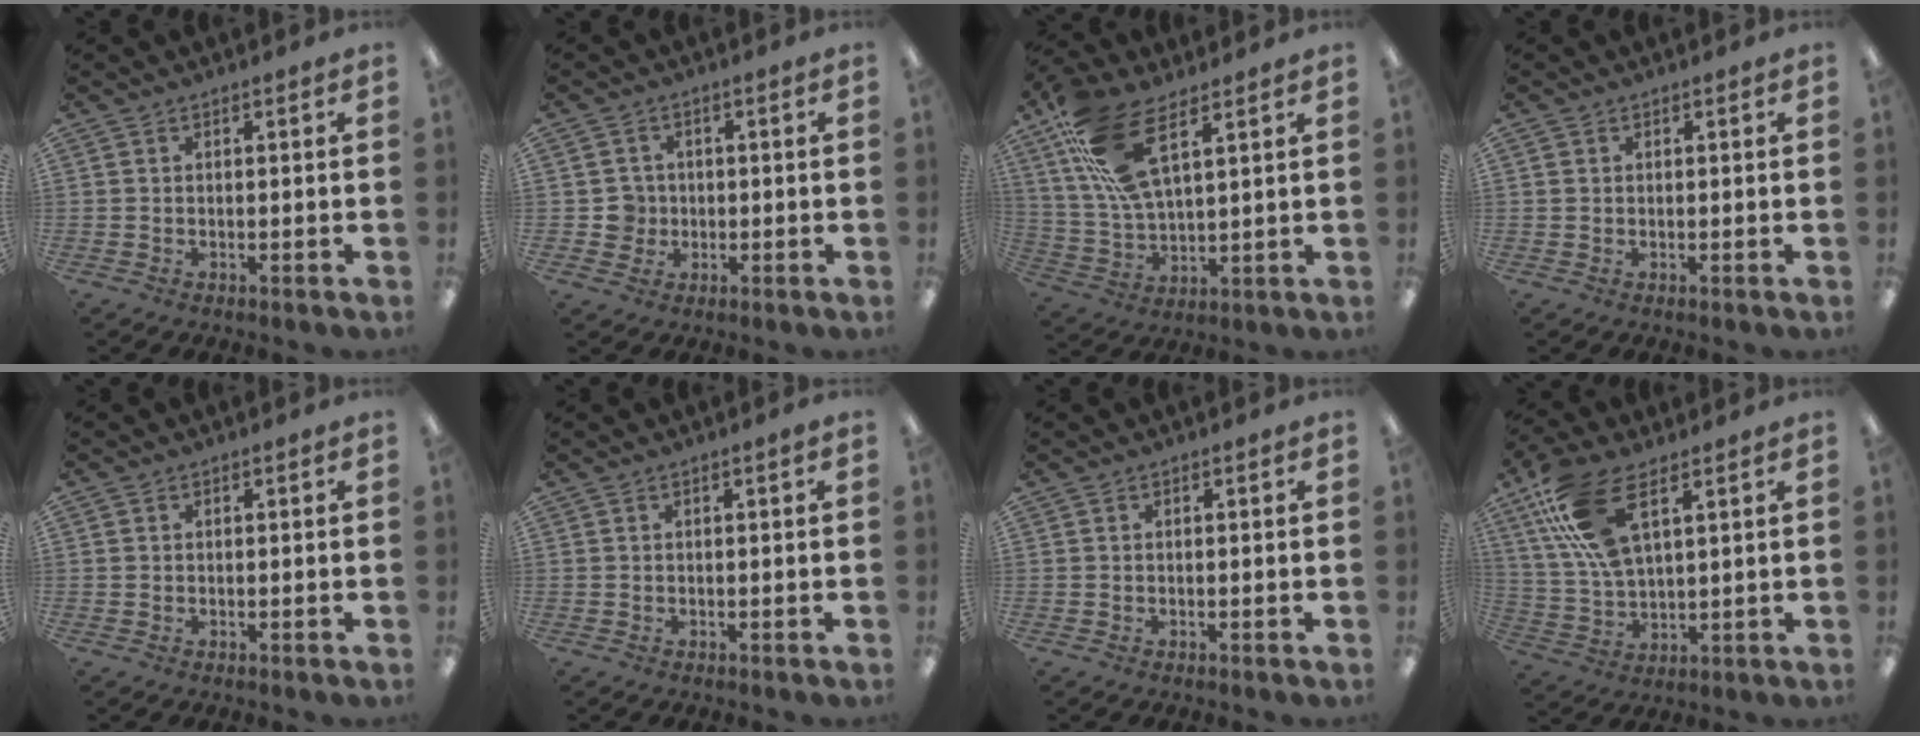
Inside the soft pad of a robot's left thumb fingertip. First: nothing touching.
{"total": 4.4, "force": [-0.2, 4.3, 0.6], "torque": [-0.004, 0.005, -0.006]}
{"total": 16.5, "force": [9.2, 6.7, 11.9], "torque": [-0.254, -0.027, 0.169]}
{"total": 0.9, "force": [0.3, 0.9, 0.2], "torque": [-0.005, 0.005, 0.004]}
{"total": 0.6, "force": [0.2, 0.6, 0.1], "torque": [-0.003, 0.005, 0.002]}
{"total": 0.5, "force": [0.1, 0.0, 0.5], "torque": [-0.008, 0.000, 0.002]}
{"total": 0.0}
{"total": 15.2, "force": [7.9, 6.7, 11.1], "torque": [-0.244, -0.016, 0.145]}